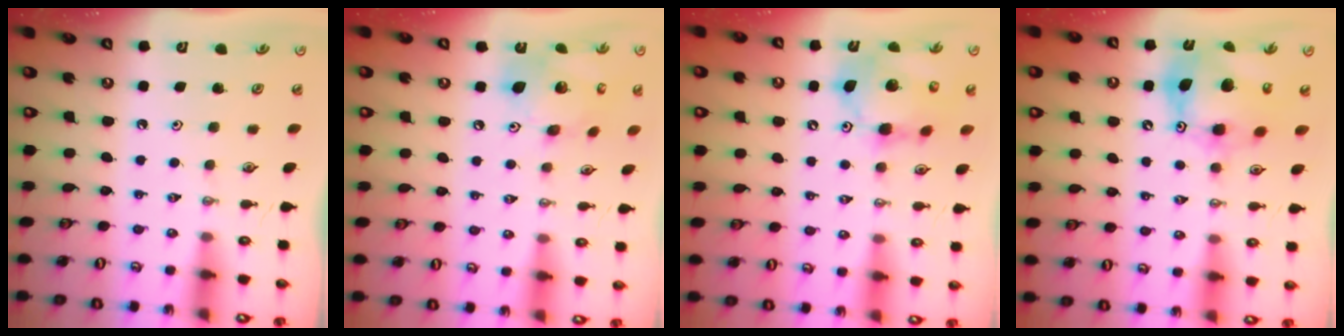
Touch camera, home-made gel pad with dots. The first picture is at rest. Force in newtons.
{"total": 14.7, "press": 14.3, "slide": 3.2}
{"total": 14.7, "press": 14.4, "slide": 2.6}
{"total": 14.9, "press": 14.8, "slide": 1.5}